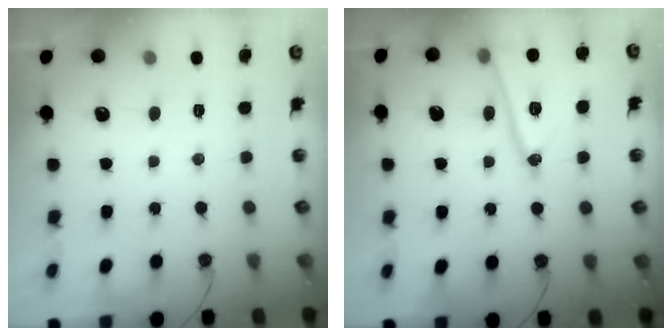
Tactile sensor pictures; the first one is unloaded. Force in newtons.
{"total": 15.6, "press": 15.2, "slide": 3.4}